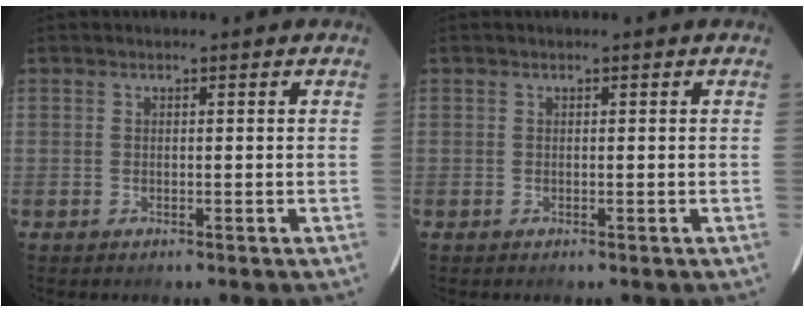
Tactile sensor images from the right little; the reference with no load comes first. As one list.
[{"total": 0.0}]